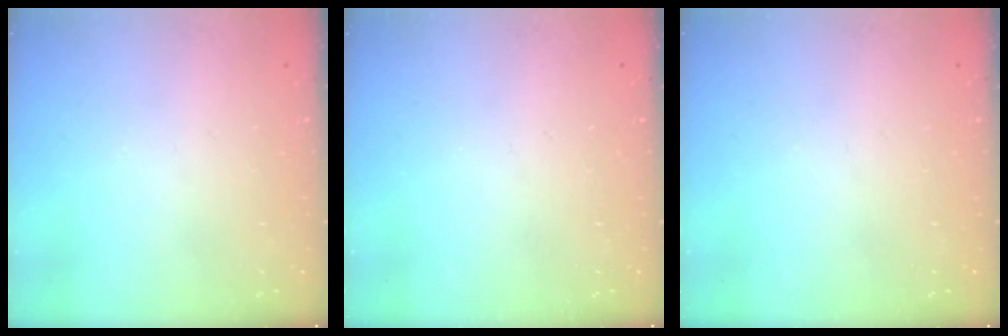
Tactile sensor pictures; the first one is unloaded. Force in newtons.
{"total": 0.0}
{"total": 0.0}